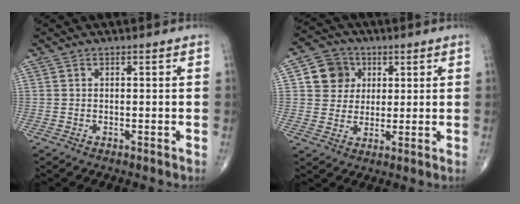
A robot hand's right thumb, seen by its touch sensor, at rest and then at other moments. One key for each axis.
{"total": 7.9, "fx": 2.3, "fy": 7.1, "fz": 2.4, "tx": -0.011, "ty": -0.003, "tz": 0.036}